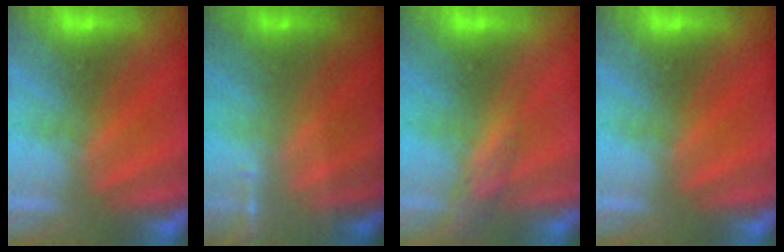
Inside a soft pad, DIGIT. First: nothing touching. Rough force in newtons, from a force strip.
{"total": 1.8}
{"total": 2.9}
{"total": 0.0}